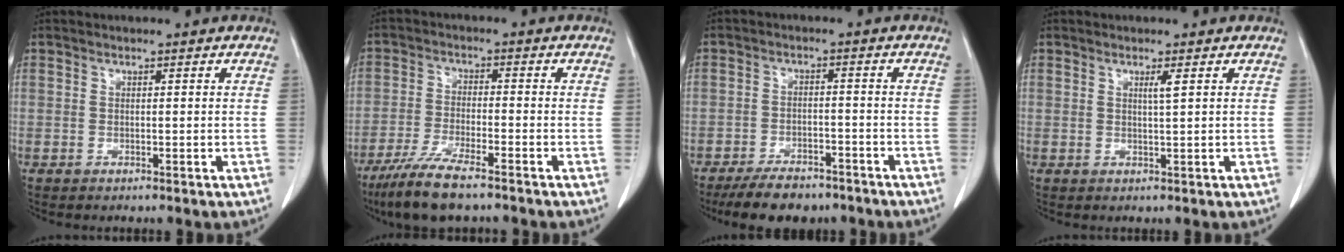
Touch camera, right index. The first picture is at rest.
{"total": 9.2, "force": [-6.8, 1.2, 6.0], "torque": [-0.115, -0.024, -0.120]}
{"total": 8.7, "force": [-7.1, 3.3, 3.7], "torque": [-0.058, -0.005, -0.111]}
{"total": 1.4, "force": [0.6, -0.3, 1.2], "torque": [-0.025, -0.004, 0.011]}